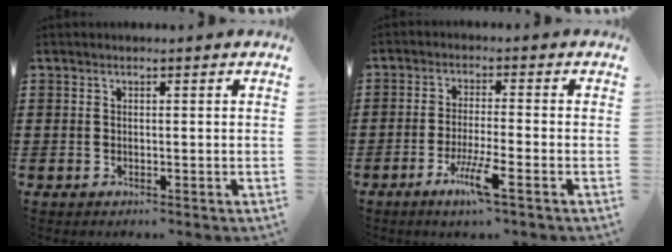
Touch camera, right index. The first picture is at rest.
{"total": 5.8, "force": [-3.2, 0.2, 4.8], "torque": [-0.104, -0.016, -0.062]}